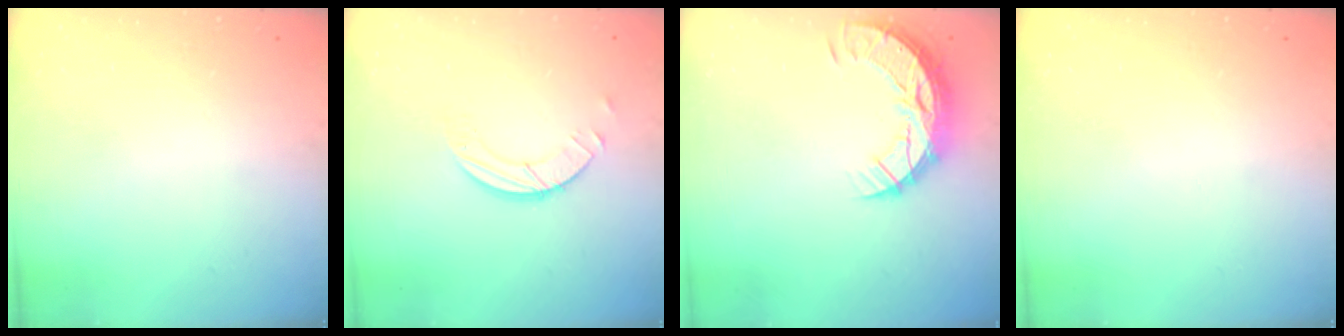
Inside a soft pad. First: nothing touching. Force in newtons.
{"total": 4.0, "press": 4.0, "slide": 0.4}
{"total": 10.3, "press": 10.2, "slide": 0.8}
{"total": 0.0}